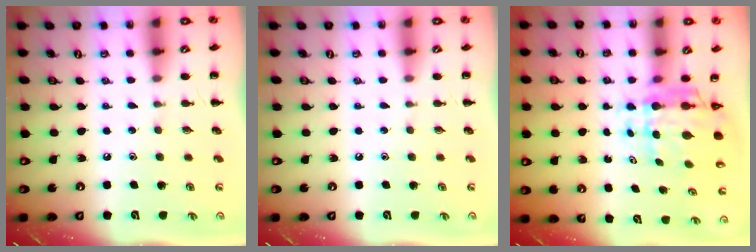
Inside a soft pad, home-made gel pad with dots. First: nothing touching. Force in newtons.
{"total": 0.0}
{"total": 7.1, "press": 6.7, "slide": 2.5}